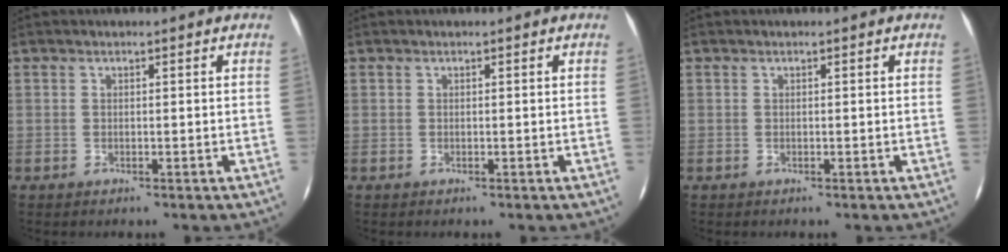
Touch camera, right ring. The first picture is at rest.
{"total": 0.0}
{"total": 0.0}